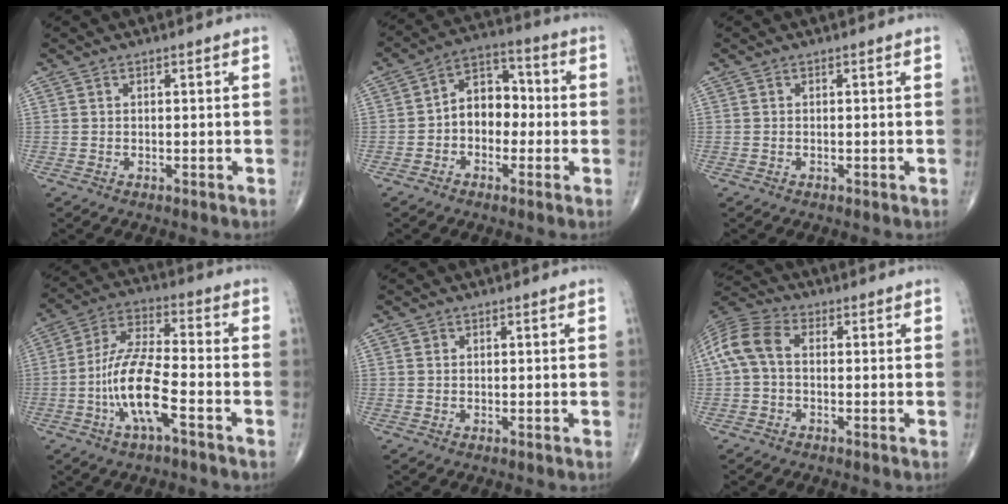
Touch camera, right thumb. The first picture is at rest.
{"total": 9.0, "force": [-1.0, 6.7, 6.0], "torque": [-0.059, 0.036, -0.032]}
{"total": 0.0}
{"total": 12.6, "force": [-4.5, 3.5, 11.2], "torque": [-0.232, 0.034, -0.088]}
{"total": 0.6, "force": [0.3, 0.6, 0.1], "torque": [0.003, 0.000, 0.004]}
{"total": 8.5, "force": [0.2, 5.4, 6.5], "torque": [-0.139, 0.026, -0.007]}